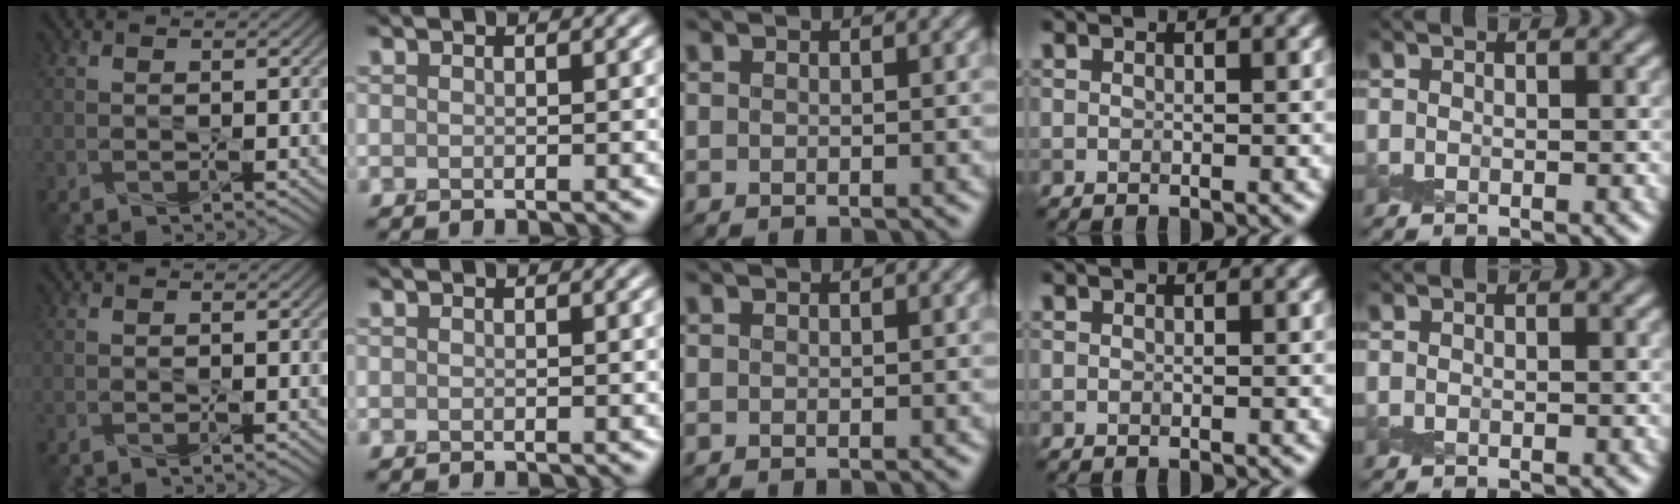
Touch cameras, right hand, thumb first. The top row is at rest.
{}